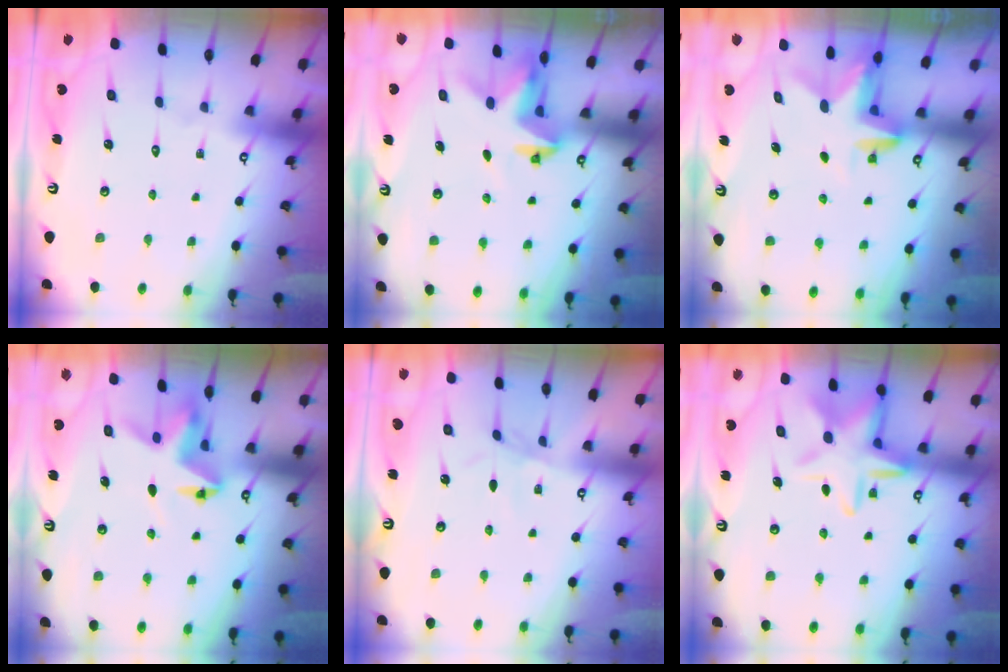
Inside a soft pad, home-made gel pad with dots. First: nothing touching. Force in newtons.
{"total": 3.3, "press": 3.3, "slide": 0.2}
{"total": 3.1, "press": 3.1, "slide": 0.3}
{"total": 6.7, "press": 6.7, "slide": 0.3}
{"total": 1.9, "press": 1.9, "slide": 0.5}
{"total": 12.3, "press": 12.2, "slide": 1.3}